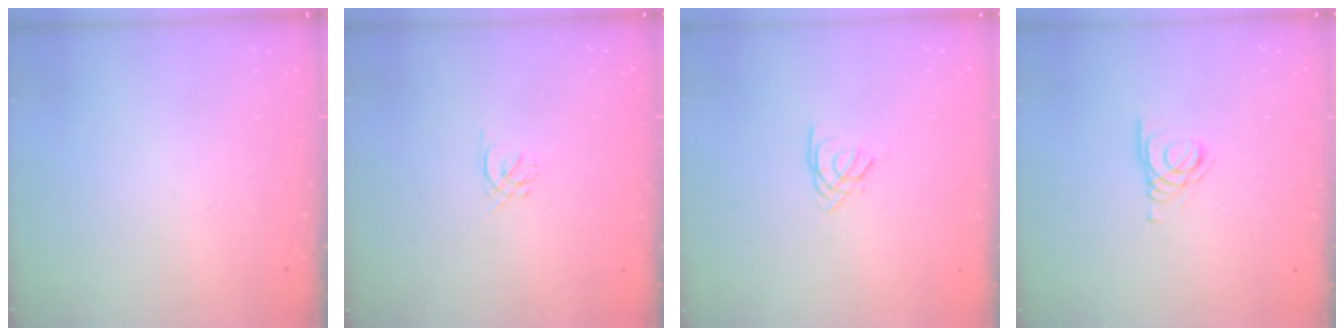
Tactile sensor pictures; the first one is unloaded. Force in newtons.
{"total": 1.6, "press": 1.5, "slide": 0.5}
{"total": 2.3, "press": 2.3, "slide": 0.5}
{"total": 2.1, "press": 2.1, "slide": 0.2}